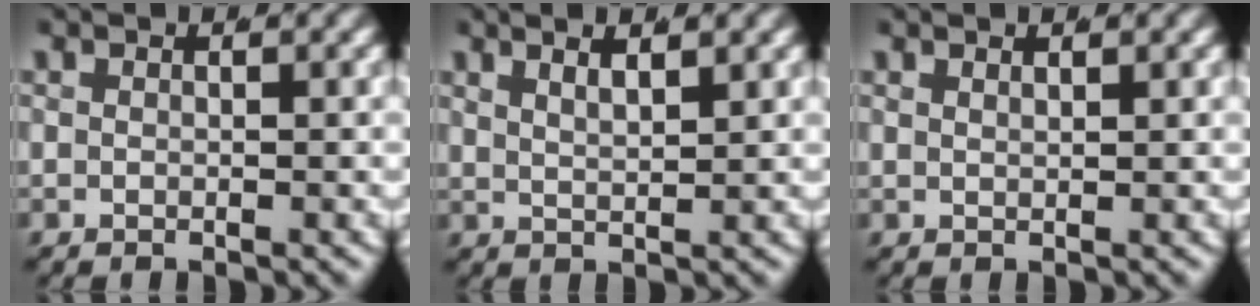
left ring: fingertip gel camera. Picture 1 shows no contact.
{"total": 4.4, "force": [2.2, 2.6, 2.9], "torque": [-0.041, 0.008, 0.026]}
{"total": 1.3, "force": [1.1, 0.4, 0.5], "torque": [-0.004, 0.003, 0.017]}